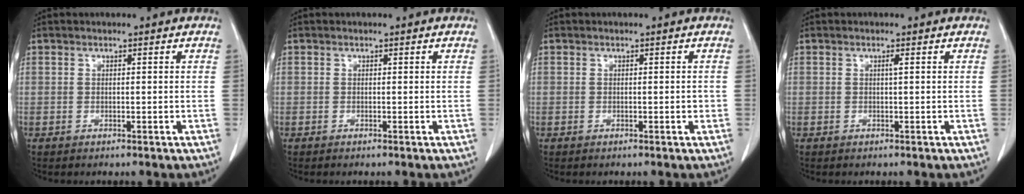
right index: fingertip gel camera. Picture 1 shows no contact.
{"total": 0.0}
{"total": 0.7, "force": [-0.1, 0.2, 0.6], "torque": [-0.010, 0.001, 0.000]}
{"total": 0.6, "force": [0.2, -0.1, 0.5], "torque": [-0.011, -0.001, 0.004]}